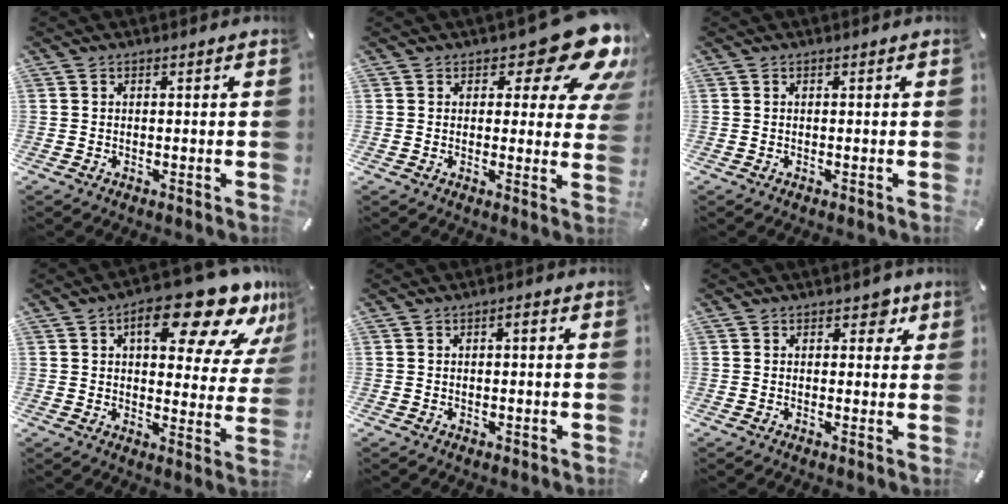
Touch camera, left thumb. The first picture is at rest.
{"total": 14.0, "force": [8.3, 5.7, 9.7], "torque": [-0.122, -0.056, 0.140]}
{"total": 0.0}
{"total": 20.1, "force": [11.4, 8.7, 14.0], "torque": [-0.170, -0.076, 0.178]}
{"total": 1.3, "force": [-0.1, 0.7, 1.2], "torque": [-0.021, 0.003, -0.003]}
{"total": 3.9, "force": [1.9, 2.4, 2.5], "torque": [-0.009, -0.008, 0.020]}